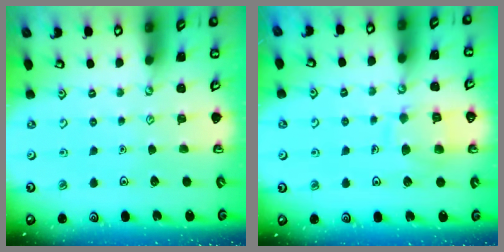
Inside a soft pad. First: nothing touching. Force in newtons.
{"total": 9.7, "press": 9.6, "slide": 0.8}